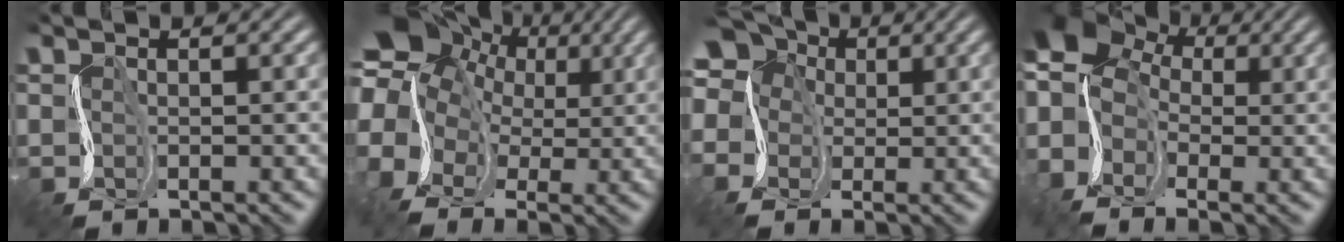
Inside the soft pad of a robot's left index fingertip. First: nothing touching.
{"total": 11.0, "force": [2.2, 9.3, 5.5], "torque": [-0.122, 0.029, 0.016]}
{"total": 9.7, "force": [2.4, 8.3, 4.4], "torque": [-0.111, 0.046, -0.015]}
{"total": 9.7, "force": [0.7, 7.8, 5.7], "torque": [-0.103, 0.029, -0.020]}